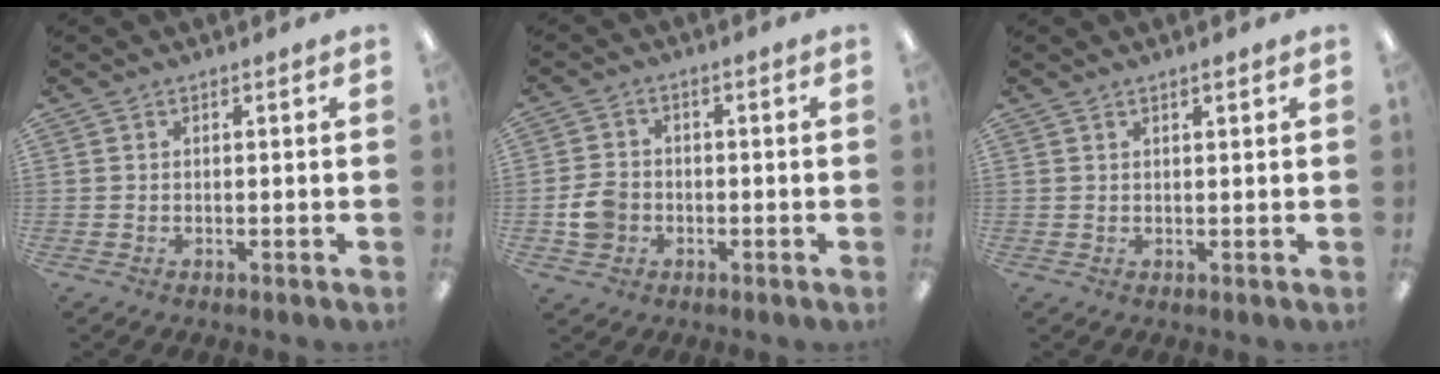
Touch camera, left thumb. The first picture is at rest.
{"total": 5.4, "force": [-1.5, 4.5, 2.5], "torque": [-0.055, 0.008, -0.026]}
{"total": 1.2, "force": [1.0, 0.2, 0.7], "torque": [-0.014, 0.000, 0.018]}